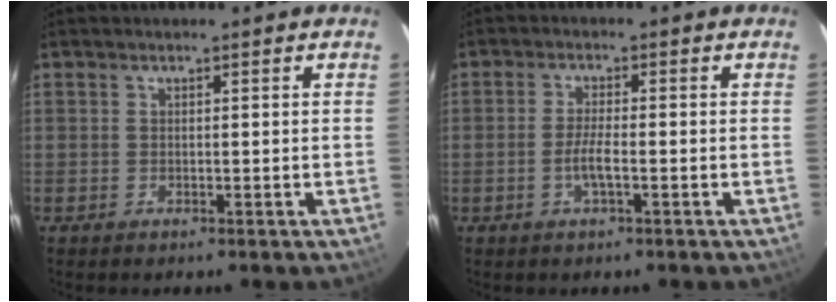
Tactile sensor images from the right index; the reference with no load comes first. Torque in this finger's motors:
{"motor_torque": [0.71, -0.31, 0.27, 0.09]}